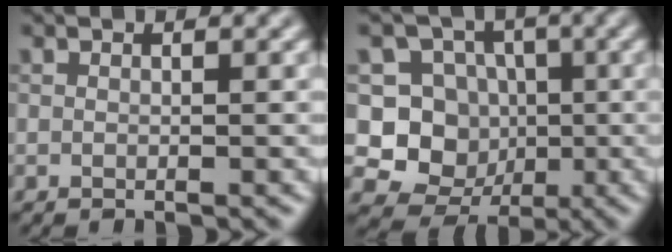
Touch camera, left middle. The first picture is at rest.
{"total": 7.9, "force": [-0.8, 7.5, 2.5], "torque": [-0.034, 0.012, -0.037]}